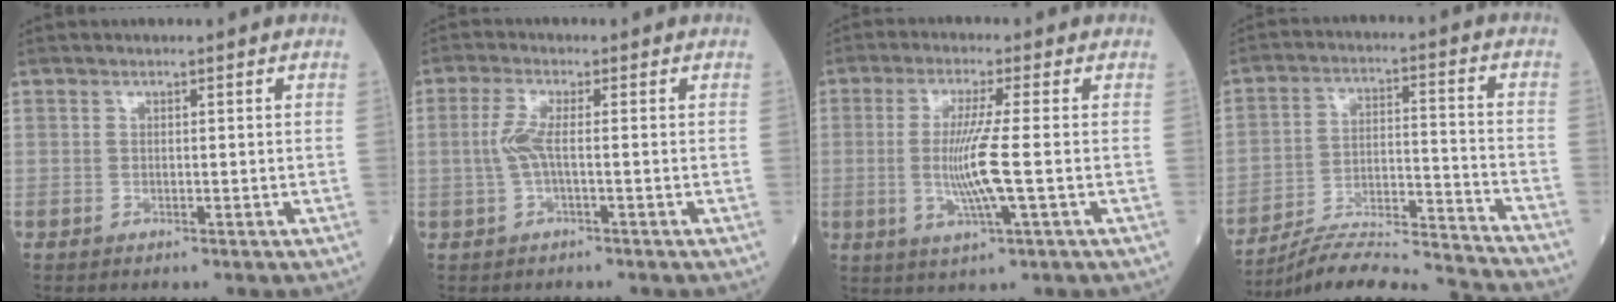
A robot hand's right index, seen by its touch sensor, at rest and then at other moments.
{"total": 3.3, "force": [-0.3, 0.3, 3.3], "torque": [-0.082, 0.000, -0.008]}
{"total": 7.6, "force": [-0.7, -0.7, 7.5], "torque": [-0.159, -0.013, -0.012]}
{"total": 17.7, "force": [-17.0, -1.2, 4.8], "torque": [-0.087, 0.004, -0.264]}